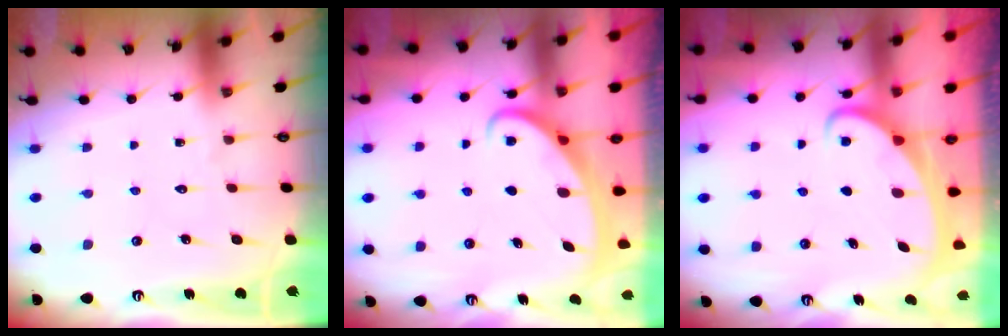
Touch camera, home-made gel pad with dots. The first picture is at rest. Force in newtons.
{"total": 2.4, "press": 2.4, "slide": 0.4}
{"total": 2.2, "press": 2.2, "slide": 0.3}